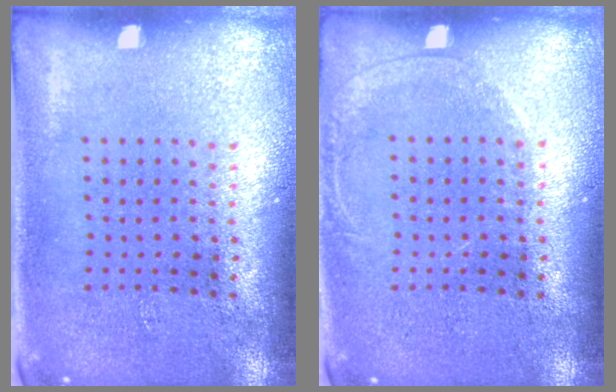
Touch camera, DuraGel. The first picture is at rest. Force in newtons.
{"total": 1.0, "press": 1.0, "slide": 0.2}